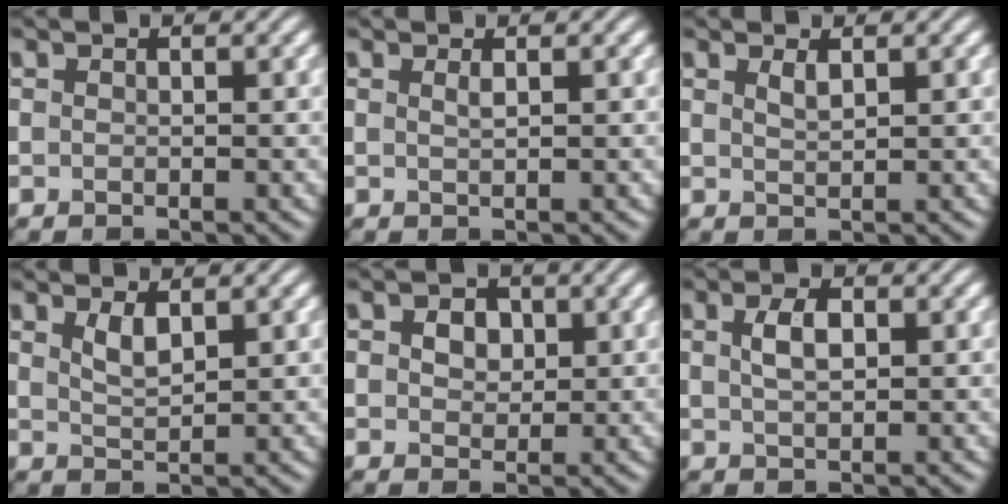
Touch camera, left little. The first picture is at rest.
{"total": 0.8, "force": [0.4, 0.2, 0.7], "torque": [-0.009, 0.002, 0.006]}
{"total": 1.2, "force": [0.8, 0.3, 0.8], "torque": [-0.017, 0.001, 0.015]}
{"total": 1.9, "force": [1.1, 0.6, 1.4], "torque": [-0.031, -0.003, 0.025]}
{"total": 3.0, "force": [1.2, 2.2, 1.8], "torque": [-0.032, 0.008, 0.008]}
{"total": 2.6, "force": [0.7, 1.3, 2.1], "torque": [-0.046, 0.003, 0.015]}